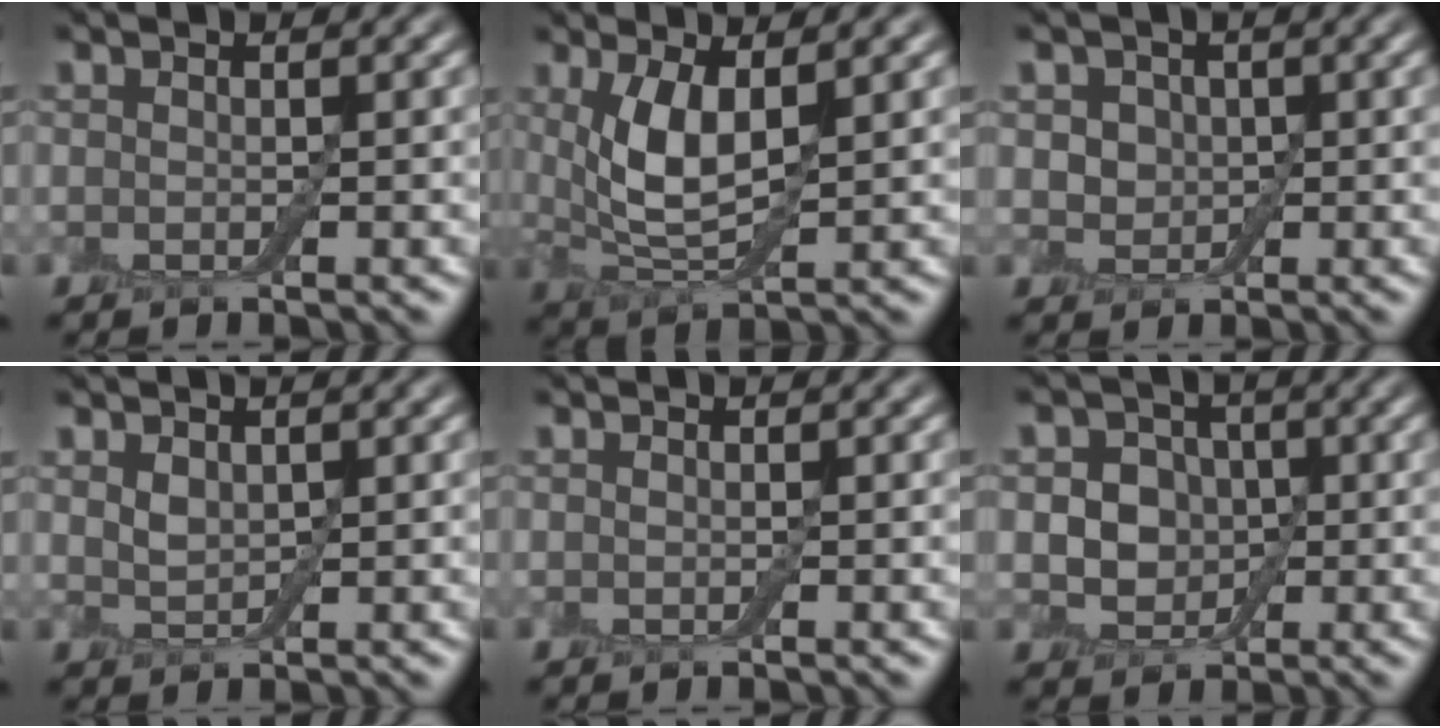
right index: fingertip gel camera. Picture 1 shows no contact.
{"total": 5.1, "force": [1.3, 2.0, 4.5], "torque": [-0.101, -0.004, 0.031]}
{"total": 2.7, "force": [0.7, 2.2, 1.2], "torque": [-0.018, 0.006, 0.003]}
{"total": 1.4, "force": [0.8, 0.8, 0.8], "torque": [-0.020, 0.000, 0.019]}
{"total": 0.0}
{"total": 3.9, "force": [0.0, 3.4, 2.0], "torque": [-0.020, -0.001, -0.015]}